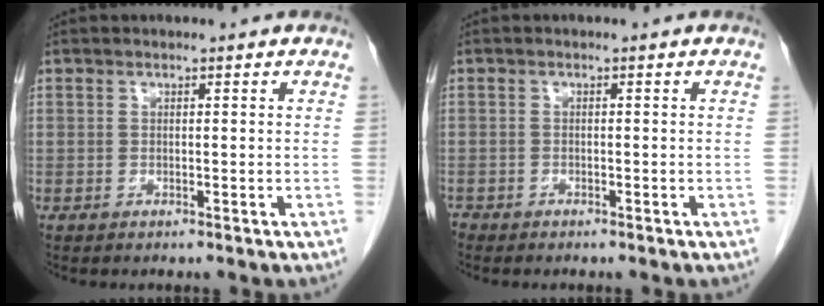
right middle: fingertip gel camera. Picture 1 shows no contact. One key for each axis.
{"total": 1.2, "fx": -1.1, "fy": 0.5, "fz": 0.3, "tx": -0.009, "ty": 0.001, "tz": -0.020}